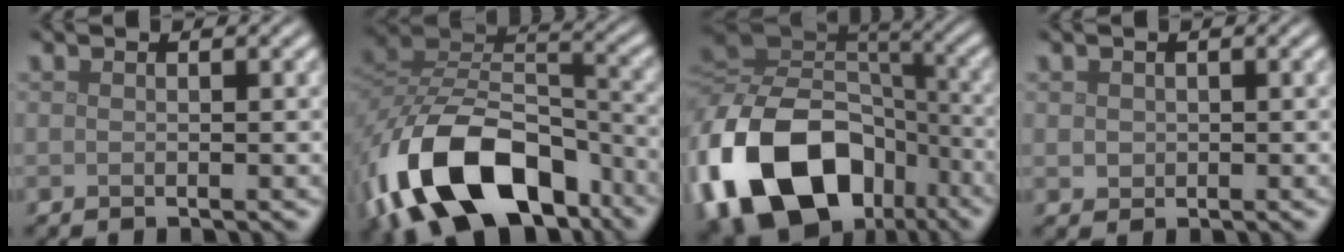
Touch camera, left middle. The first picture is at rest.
{"total": 15.1, "force": [-8.1, 9.0, 9.1], "torque": [-0.183, -0.009, -0.142]}
{"total": 18.2, "force": [-8.0, 13.0, 9.9], "torque": [-0.238, -0.034, -0.135]}
{"total": 1.0, "force": [0.2, 0.9, 0.3], "torque": [-0.003, -0.004, 0.005]}